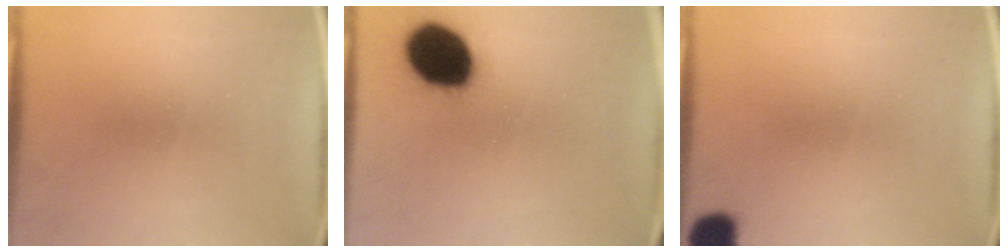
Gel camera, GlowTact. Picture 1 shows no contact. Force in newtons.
{"total": 18.9}
{"total": 5.5}